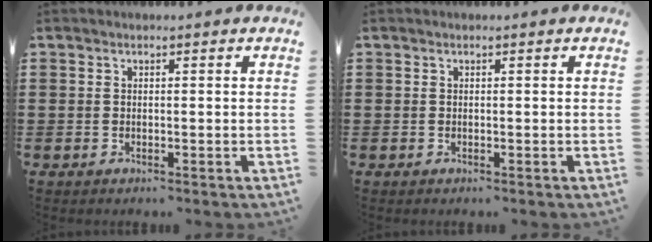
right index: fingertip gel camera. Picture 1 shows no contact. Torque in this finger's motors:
{"motor_torque": [0.04, 0.04, 0.00, 0.00]}